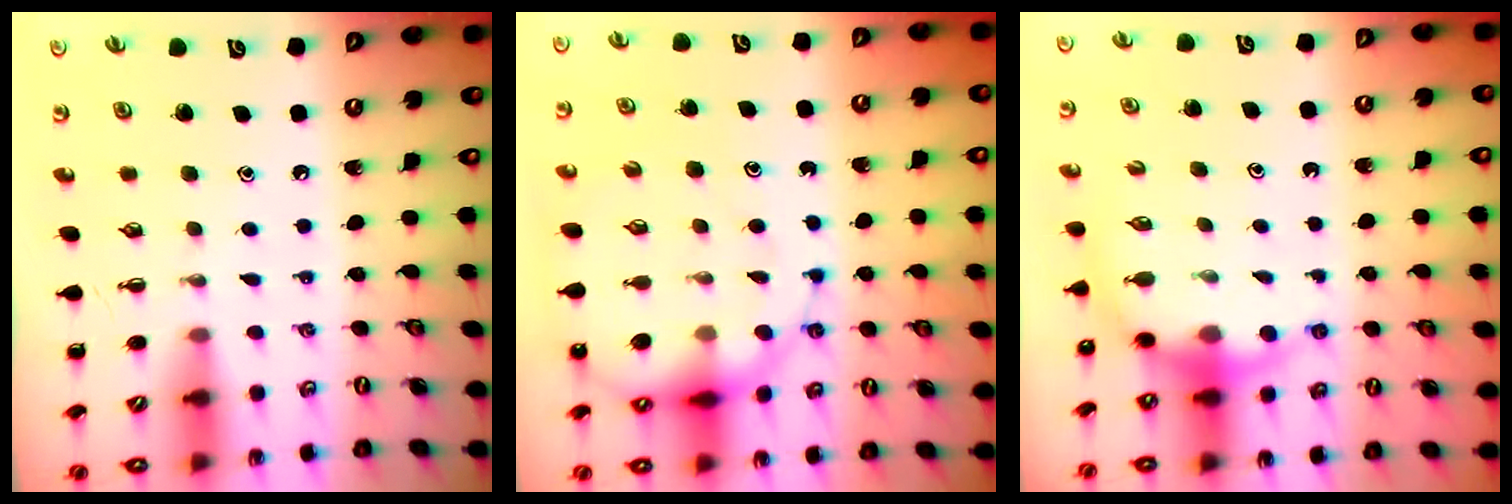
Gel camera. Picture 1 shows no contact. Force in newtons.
{"total": 17.9, "press": 17.3, "slide": 4.3}
{"total": 7.1, "press": 7.1, "slide": 0.7}